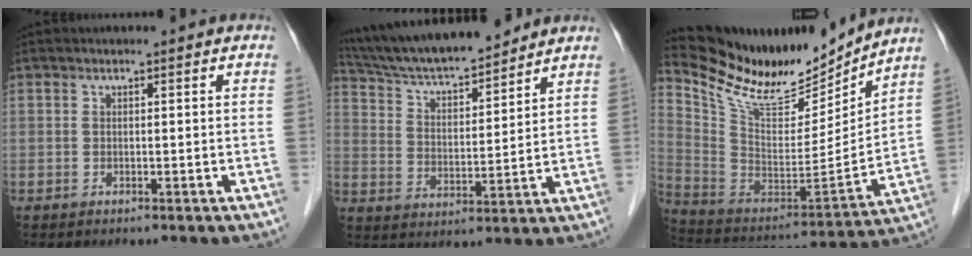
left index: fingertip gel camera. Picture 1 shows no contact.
{"total": 16.0, "force": [14.5, 2.2, 6.4], "torque": [-0.115, 0.015, 0.250]}
{"total": 19.9, "force": [18.0, 4.4, 7.5], "torque": [-0.151, -0.038, 0.306]}